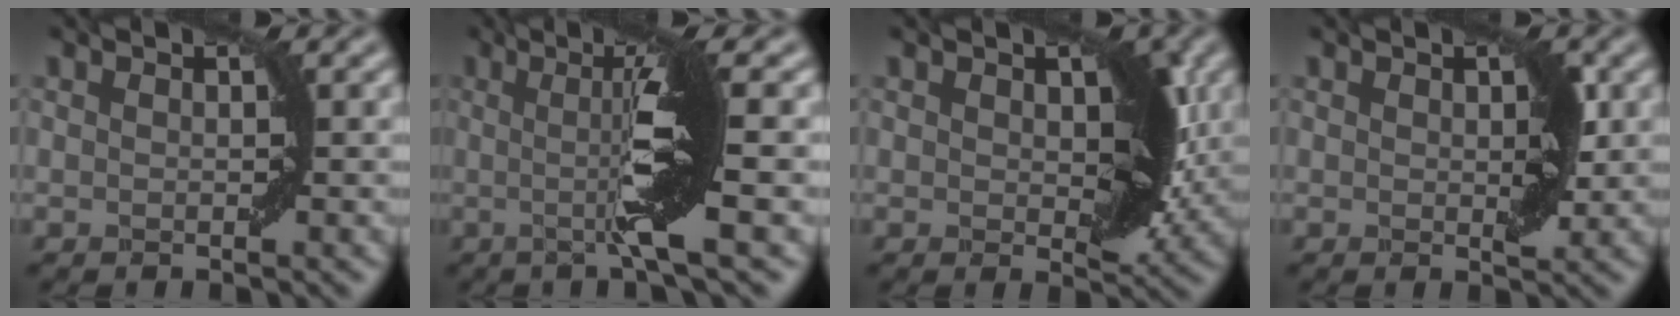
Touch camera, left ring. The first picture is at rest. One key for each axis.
{"total": 6.4, "fx": 0.1, "fy": 0.6, "fz": 6.4, "tx": -0.109, "ty": -0.002, "tz": -0.002}
{"total": 5.0, "fx": 0.5, "fy": 2.9, "fz": 4.1, "tx": -0.054, "ty": -0.006, "tz": 0.014}
{"total": 1.9, "fx": 0.2, "fy": 0.9, "fz": 1.7, "tx": -0.023, "ty": -0.003, "tz": 0.007}